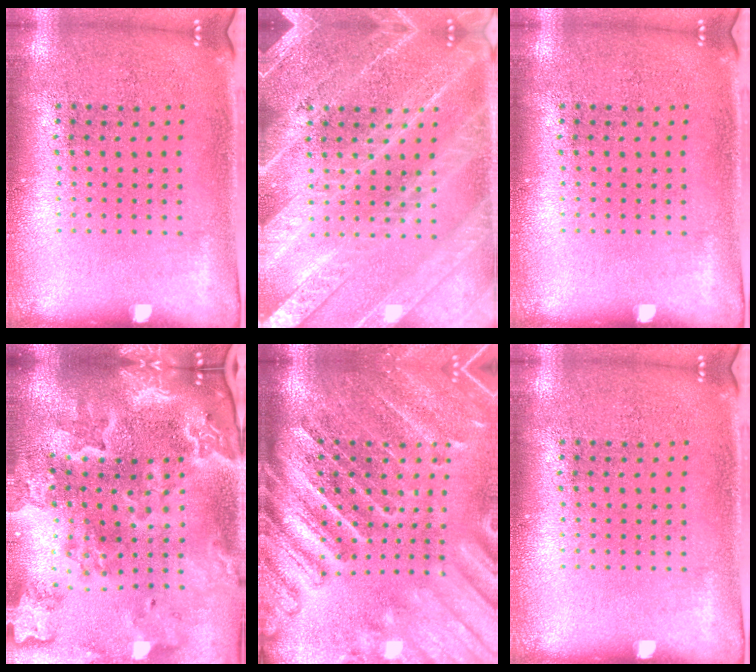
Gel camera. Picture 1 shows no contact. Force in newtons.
{"total": 5.2, "press": 5.1, "slide": 0.7}
{"total": 0.0}
{"total": 4.7, "press": 3.8, "slide": 2.8}
{"total": 4.1, "press": 3.5, "slide": 2.2}
{"total": 0.0}